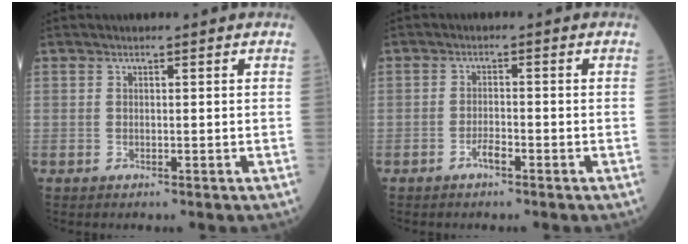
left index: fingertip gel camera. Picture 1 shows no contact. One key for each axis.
{"total": 1.9, "fx": -1.3, "fy": 0.3, "fz": 1.3, "tx": -0.028, "ty": 0.001, "tz": -0.023}